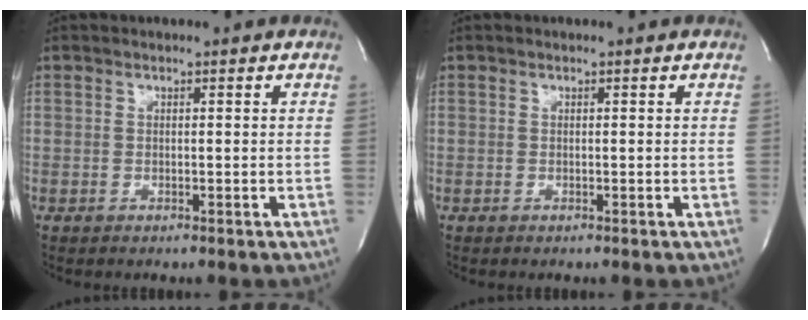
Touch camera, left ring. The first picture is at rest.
{"total": 0.0}